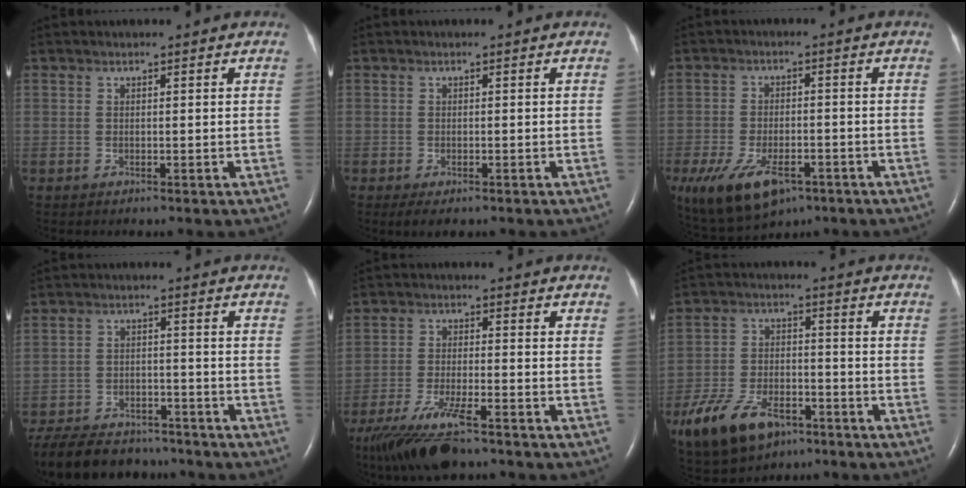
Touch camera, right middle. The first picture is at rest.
{"total": 2.5, "force": [-1.6, 0.9, 1.7], "torque": [-0.024, -0.004, -0.021]}
{"total": 11.5, "force": [-6.4, 5.6, 7.7], "torque": [-0.153, -0.011, -0.098]}
{"total": 15.5, "force": [-13.2, 5.7, 5.6], "torque": [-0.122, -0.007, -0.195]}
{"total": 11.4, "force": [-8.4, 2.0, 7.4], "torque": [-0.145, -0.034, -0.149]}
{"total": 13.2, "force": [-8.1, 6.8, 7.9], "torque": [-0.164, -0.001, -0.138]}